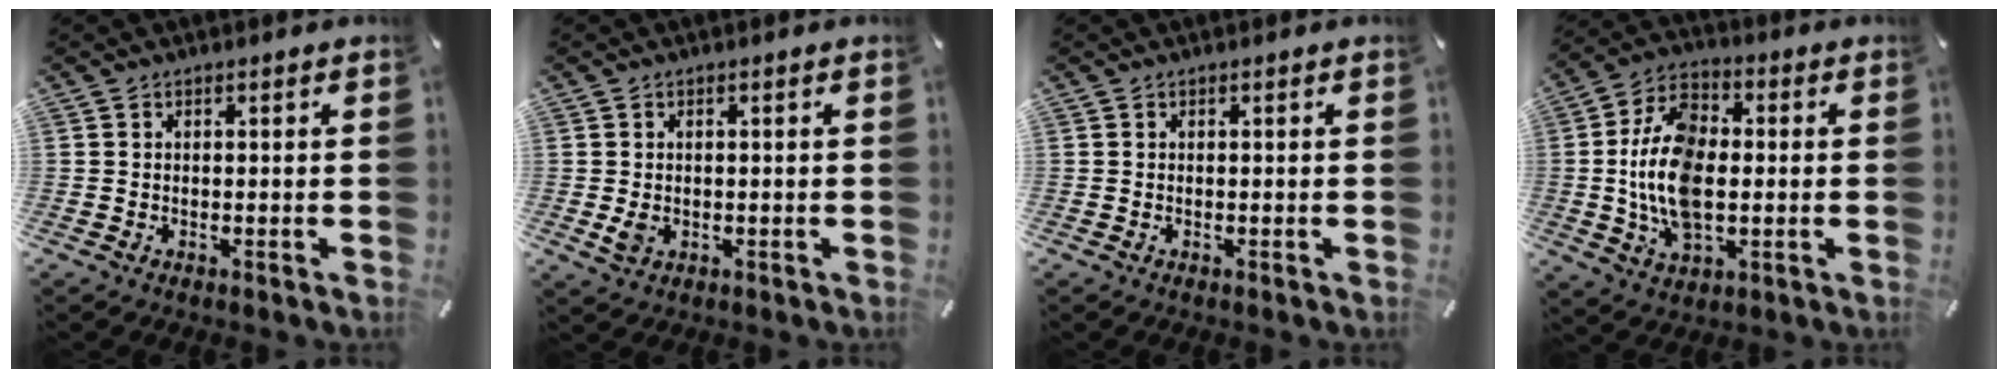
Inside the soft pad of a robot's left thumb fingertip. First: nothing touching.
{"total": 2.5, "force": [-0.2, 1.7, 1.8], "torque": [-0.048, -0.003, -0.006]}
{"total": 0.0}
{"total": 15.5, "force": [-0.7, 9.7, 12.1], "torque": [-0.257, 0.001, -0.012]}